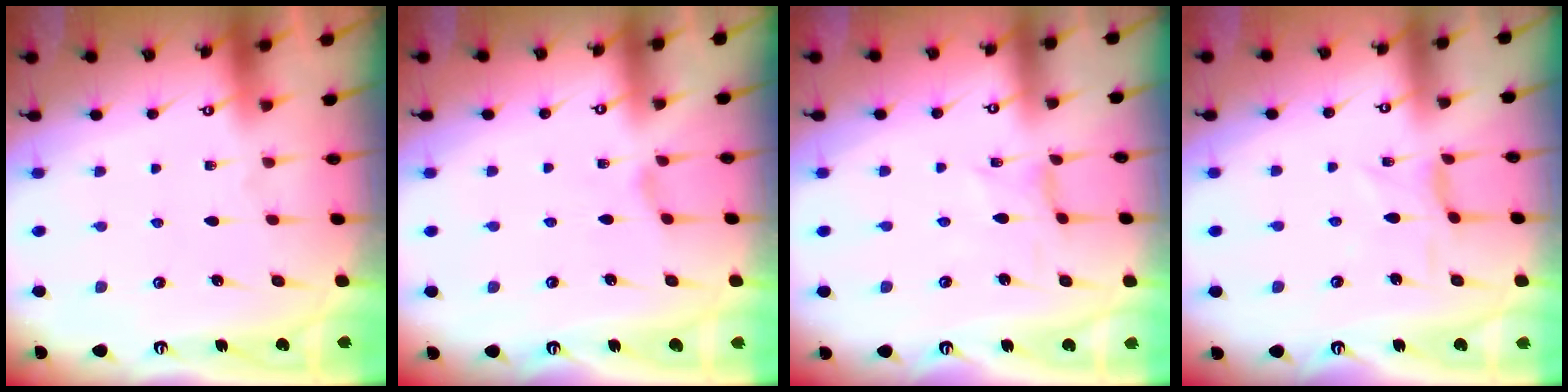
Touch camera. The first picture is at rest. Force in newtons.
{"total": 1.0, "press": 1.0, "slide": 0.2}
{"total": 0.0}
{"total": 1.6, "press": 1.5, "slide": 0.5}